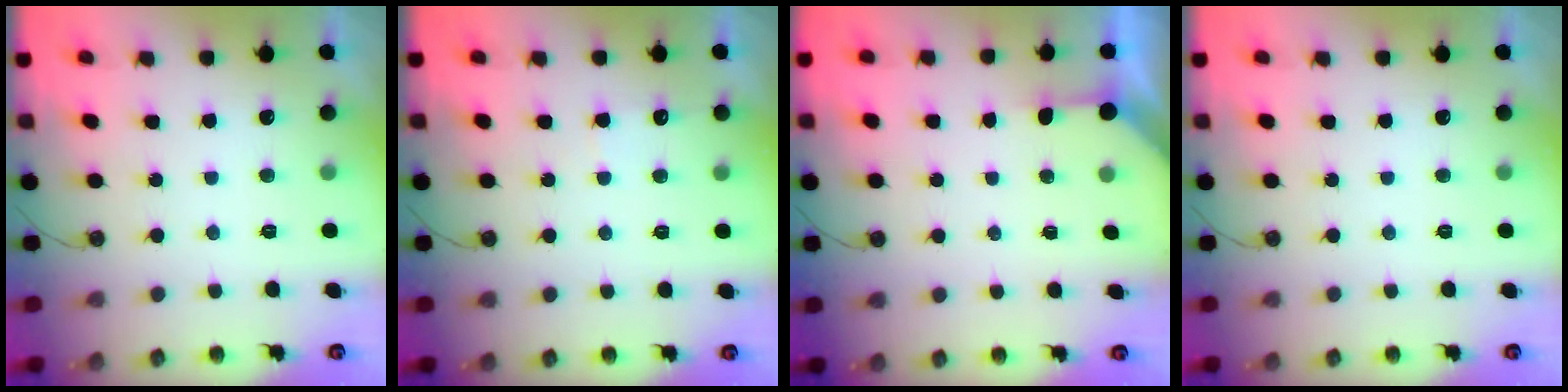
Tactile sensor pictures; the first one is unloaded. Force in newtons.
{"total": 5.3, "press": 5.3, "slide": 0.7}
{"total": 2.2, "press": 2.2, "slide": 0.3}
{"total": 0.0}